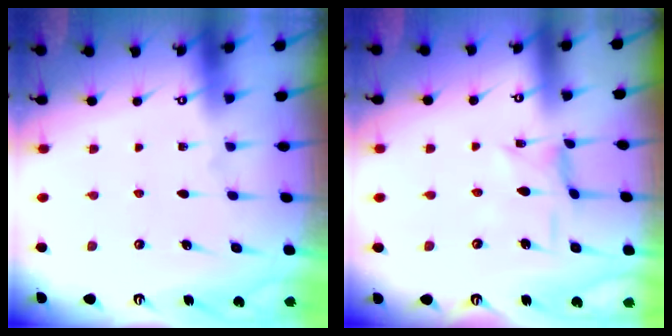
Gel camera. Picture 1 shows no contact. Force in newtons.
{"total": 1.5, "press": 1.5, "slide": 0.3}